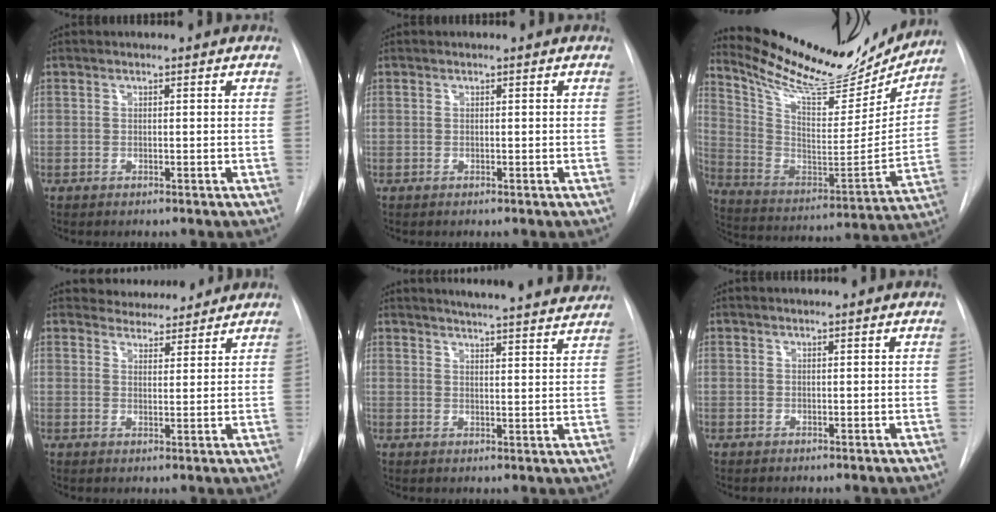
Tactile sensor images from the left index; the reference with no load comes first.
{"total": 0.0}
{"total": 23.4, "force": [21.2, 5.1, 8.3], "torque": [-0.148, -0.041, 0.324]}
{"total": 6.3, "force": [6.0, 1.8, 0.6], "torque": [-0.003, 0.004, 0.080]}
{"total": 16.1, "force": [15.4, 0.8, 4.6], "torque": [-0.067, -0.035, 0.184]}
{"total": 1.2, "force": [1.1, -0.3, 0.5], "torque": [-0.008, 0.009, 0.018]}